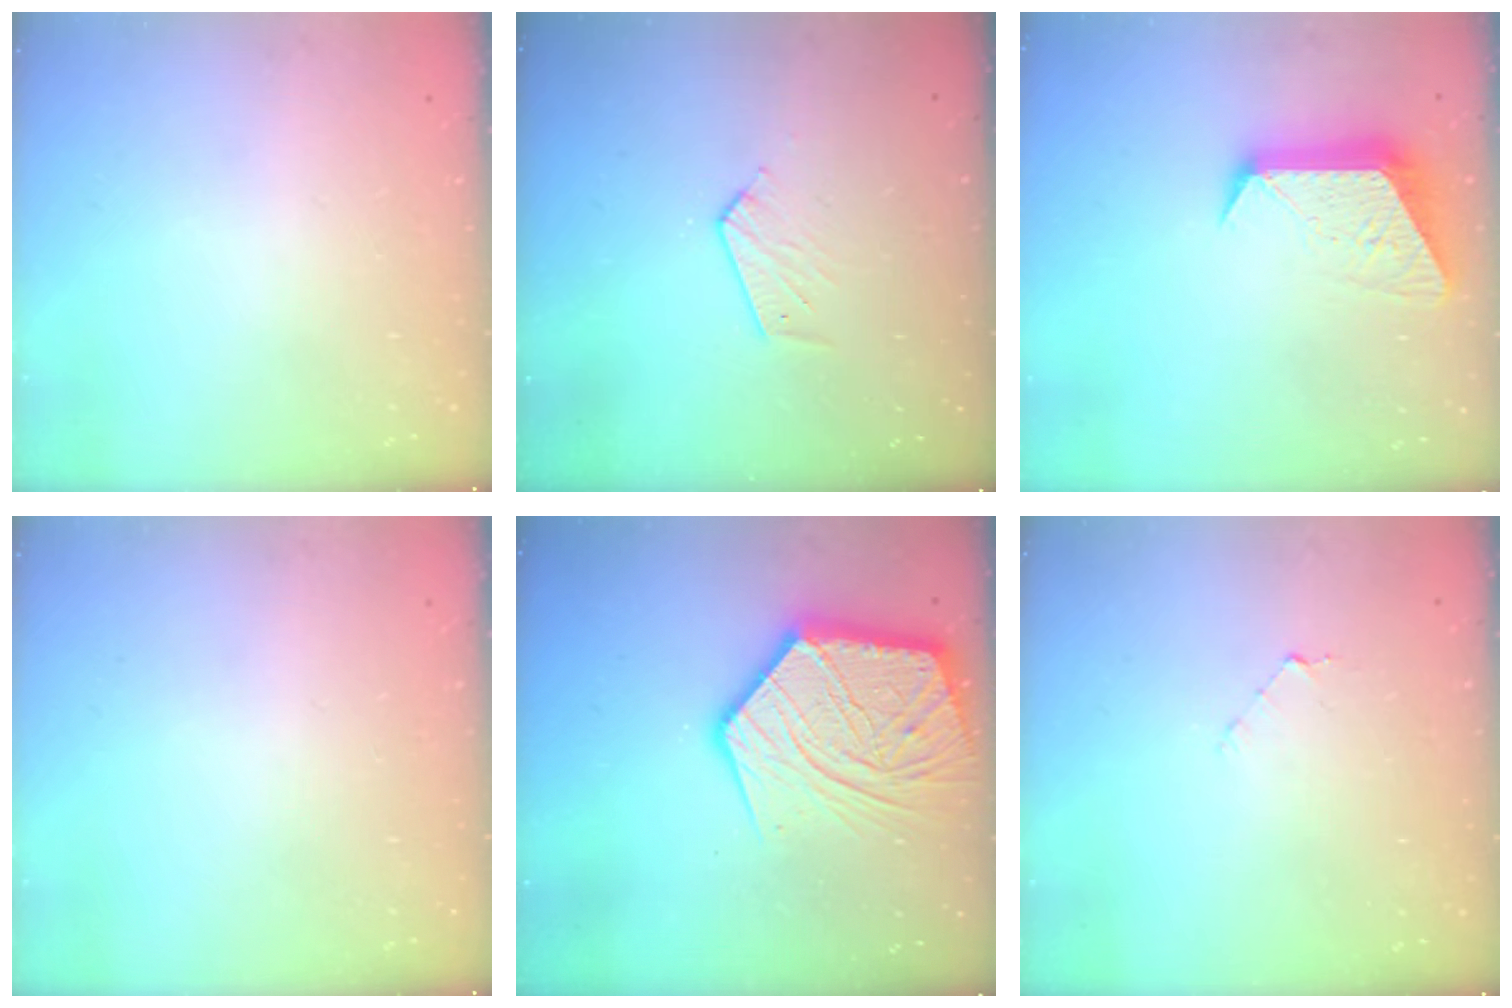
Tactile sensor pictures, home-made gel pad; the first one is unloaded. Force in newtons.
{"total": 4.8, "press": 4.8, "slide": 0.5}
{"total": 11.3, "press": 11.3, "slide": 1.0}
{"total": 0.0}
{"total": 21.3, "press": 21.2, "slide": 2.2}
{"total": 4.0, "press": 4.0, "slide": 0.3}